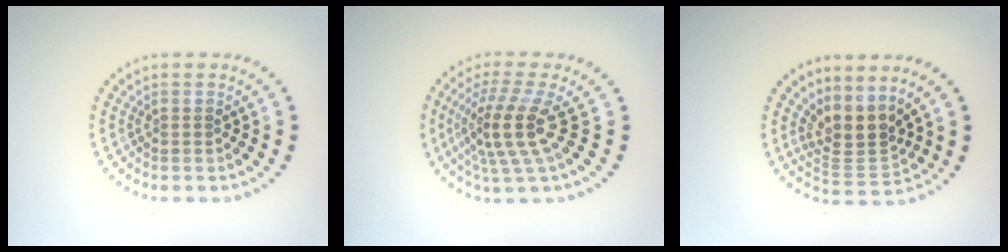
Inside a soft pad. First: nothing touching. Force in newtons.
{"total": 4.5, "press": 3.4, "slide": 2.9}
{"total": 3.6, "press": 2.7, "slide": 2.4}